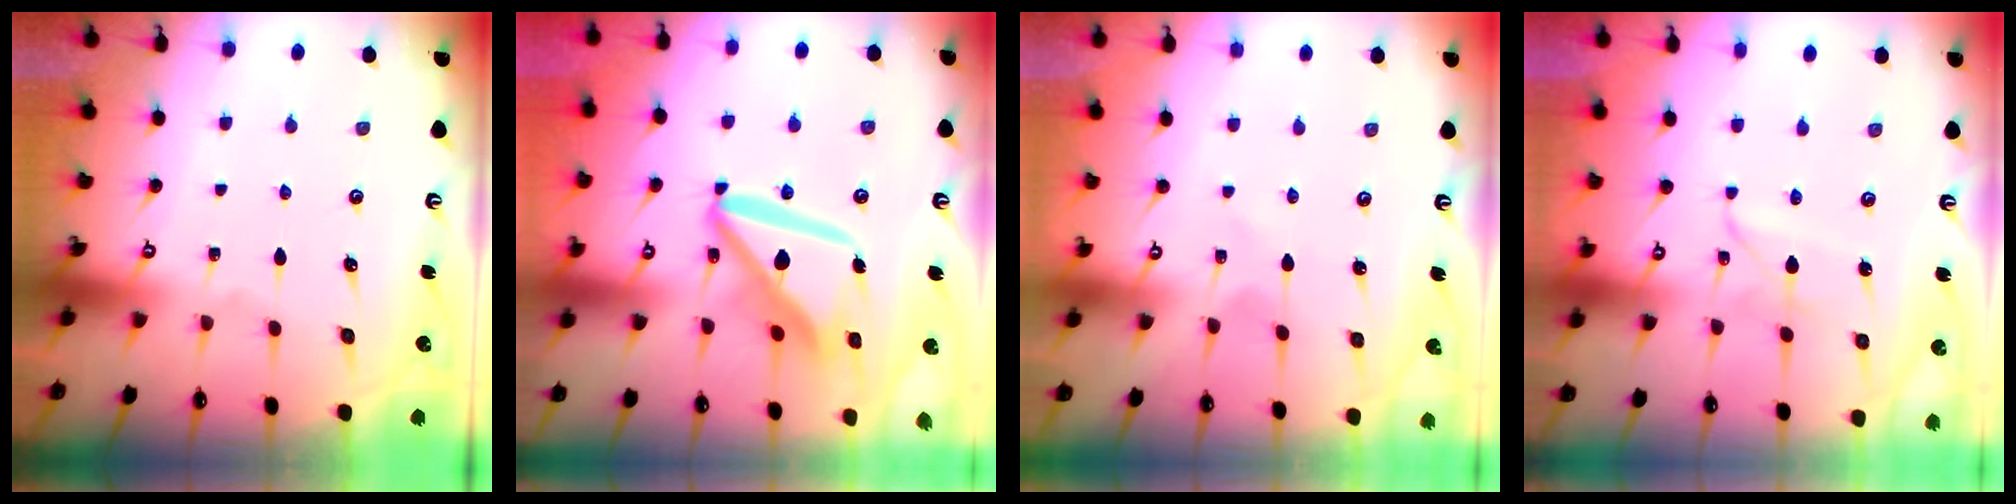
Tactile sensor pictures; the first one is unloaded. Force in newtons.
{"total": 15.4, "press": 15.3, "slide": 1.8}
{"total": 1.0, "press": 1.0, "slide": 0.1}
{"total": 2.6, "press": 2.6, "slide": 0.1}